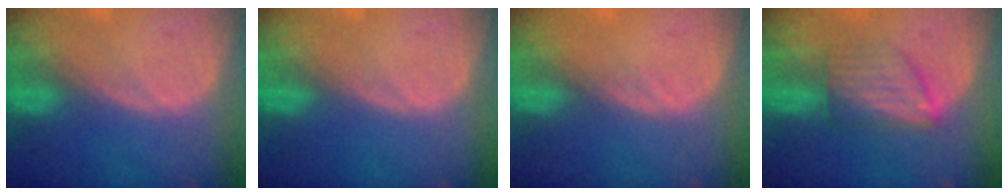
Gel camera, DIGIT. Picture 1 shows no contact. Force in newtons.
{"total": 0.0}
{"total": 1.2, "press": 0.9, "slide": 0.8}
{"total": 6.0, "press": 5.6, "slide": 2.2}